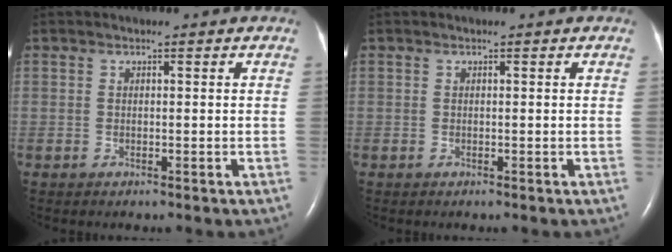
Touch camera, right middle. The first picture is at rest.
{"total": 0.0}